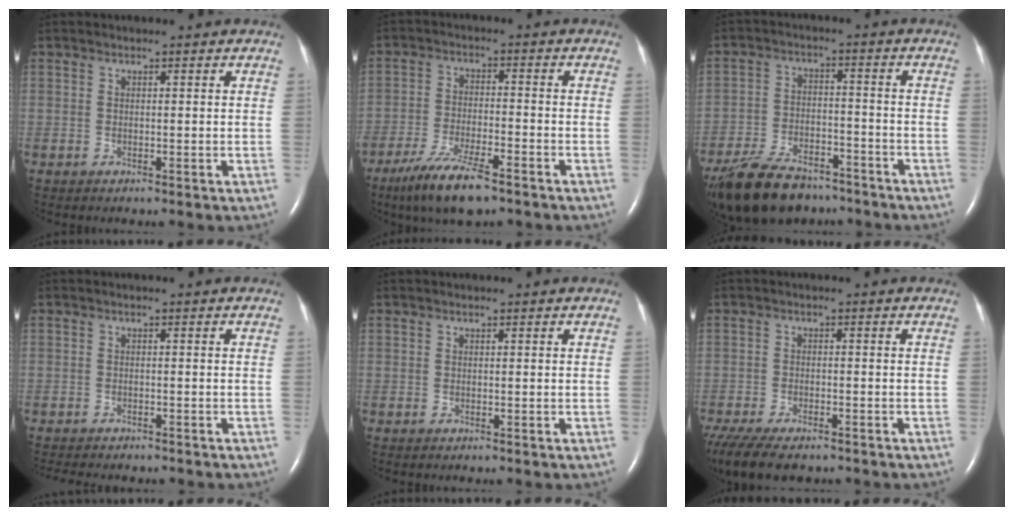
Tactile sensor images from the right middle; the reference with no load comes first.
{"total": 9.5, "force": [-6.7, 1.8, 6.4], "torque": [-0.126, -0.020, -0.118]}
{"total": 15.4, "force": [-12.3, 6.1, 7.0], "torque": [-0.152, -0.009, -0.199]}
{"total": 7.5, "force": [-6.5, 2.1, 3.0], "torque": [-0.040, -0.003, -0.081]}
{"total": 0.0}
{"total": 12.5, "force": [-9.6, 4.4, 6.7], "torque": [-0.142, -0.018, -0.143]}